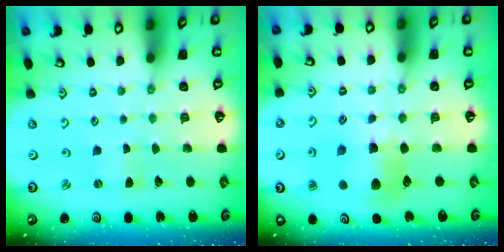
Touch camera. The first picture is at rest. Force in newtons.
{"total": 11.0, "press": 10.9, "slide": 1.2}